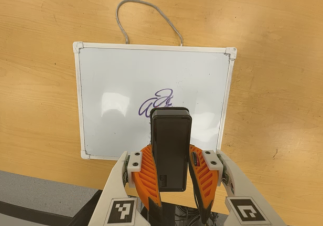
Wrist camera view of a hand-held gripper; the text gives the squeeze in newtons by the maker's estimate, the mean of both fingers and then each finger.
{"total": 10.0, "left": 7.3, "right": 12.6}